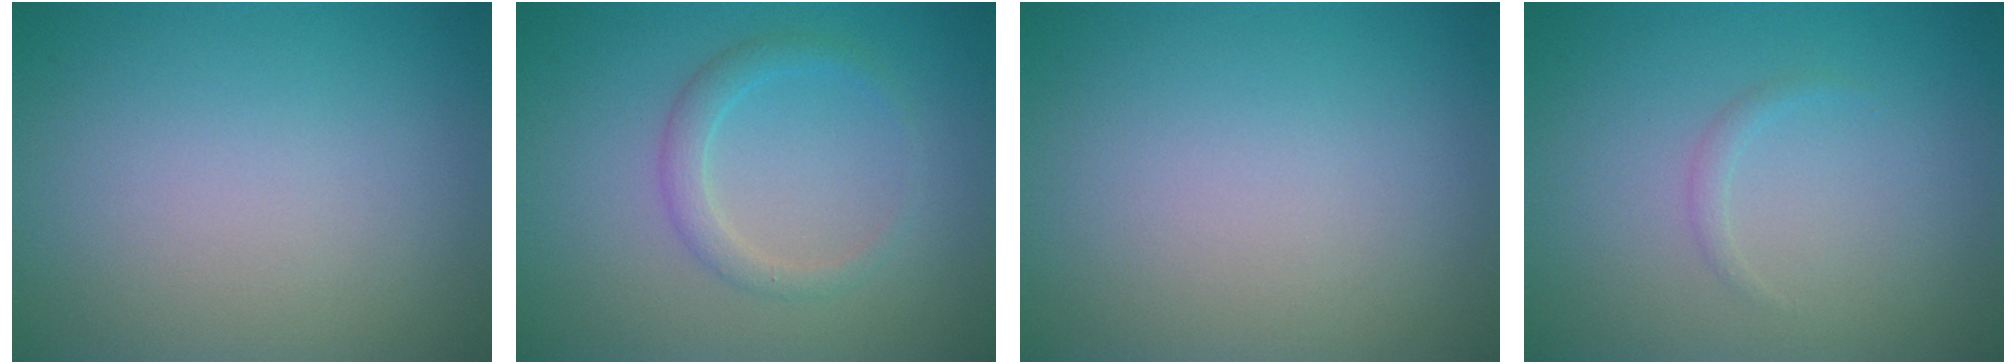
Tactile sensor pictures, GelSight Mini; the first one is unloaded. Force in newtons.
{"total": 1.9, "press": 1.9, "slide": 0.2}
{"total": 0.0}
{"total": 0.7, "press": 0.7, "slide": 0.0}